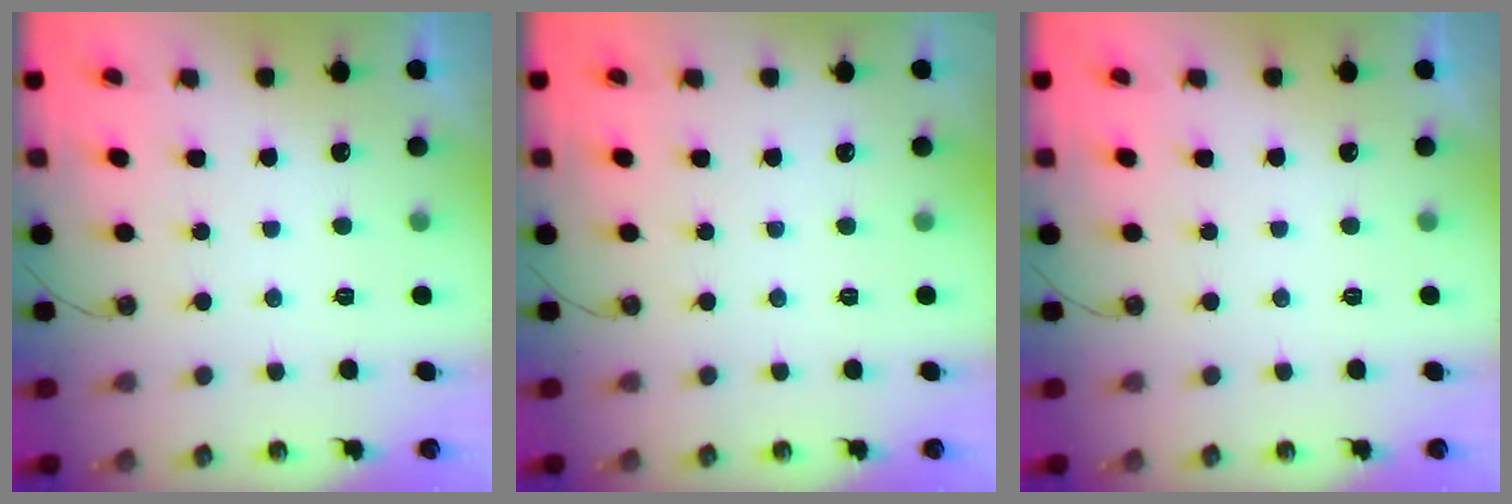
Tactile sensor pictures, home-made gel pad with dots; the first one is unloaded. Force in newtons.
{"total": 0.0}
{"total": 0.0}